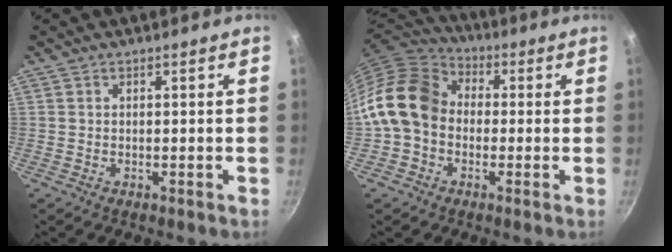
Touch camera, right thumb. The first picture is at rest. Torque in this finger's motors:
{"motor_torque": [0.09, 1.36, 0.93, -0.86, 0.44]}